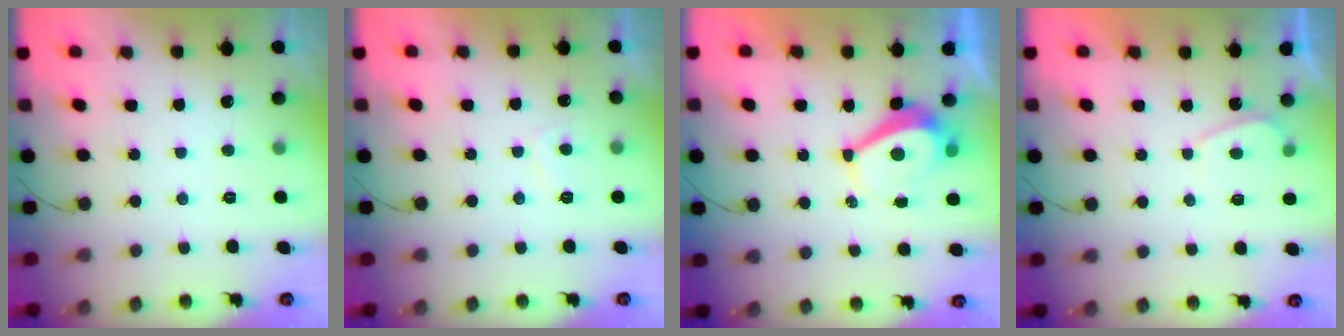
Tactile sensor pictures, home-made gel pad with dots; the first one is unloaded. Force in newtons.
{"total": 2.5, "press": 2.3, "slide": 0.9}
{"total": 3.9, "press": 3.9, "slide": 0.5}
{"total": 0.8, "press": 0.6, "slide": 0.5}